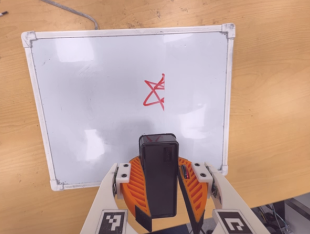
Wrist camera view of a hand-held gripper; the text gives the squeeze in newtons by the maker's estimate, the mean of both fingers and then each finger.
{"total": 11.2, "left": 11.3, "right": 11.1}